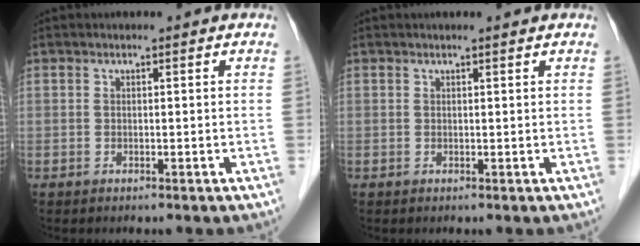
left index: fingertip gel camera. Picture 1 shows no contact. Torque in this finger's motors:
{"motor_torque": [0.23, -0.13, 0.05, 0.00]}